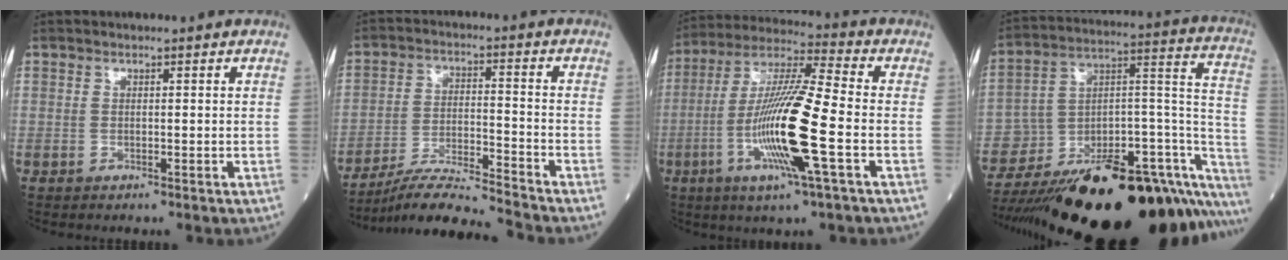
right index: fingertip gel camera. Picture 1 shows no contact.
{"total": 10.1, "force": [-9.5, -1.8, 3.0], "torque": [-0.051, -0.004, -0.171]}
{"total": 15.9, "force": [-4.2, 0.3, 15.3], "torque": [-0.304, -0.009, -0.086]}
{"total": 33.2, "force": [-24.6, 7.7, 20.9], "torque": [-0.222, 0.003, -0.359]}